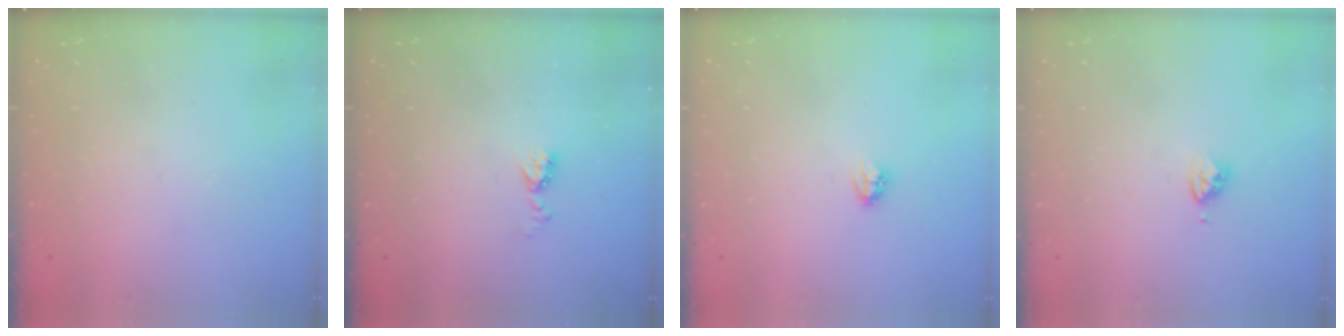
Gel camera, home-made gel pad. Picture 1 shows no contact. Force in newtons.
{"total": 5.9, "press": 5.9, "slide": 0.8}
{"total": 2.8, "press": 2.8, "slide": 0.3}
{"total": 3.6, "press": 3.5, "slide": 0.7}